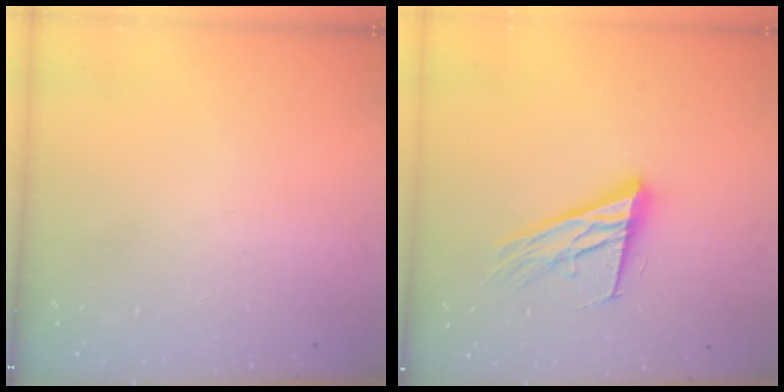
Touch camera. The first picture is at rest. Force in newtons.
{"total": 18.0, "press": 17.5, "slide": 3.9}